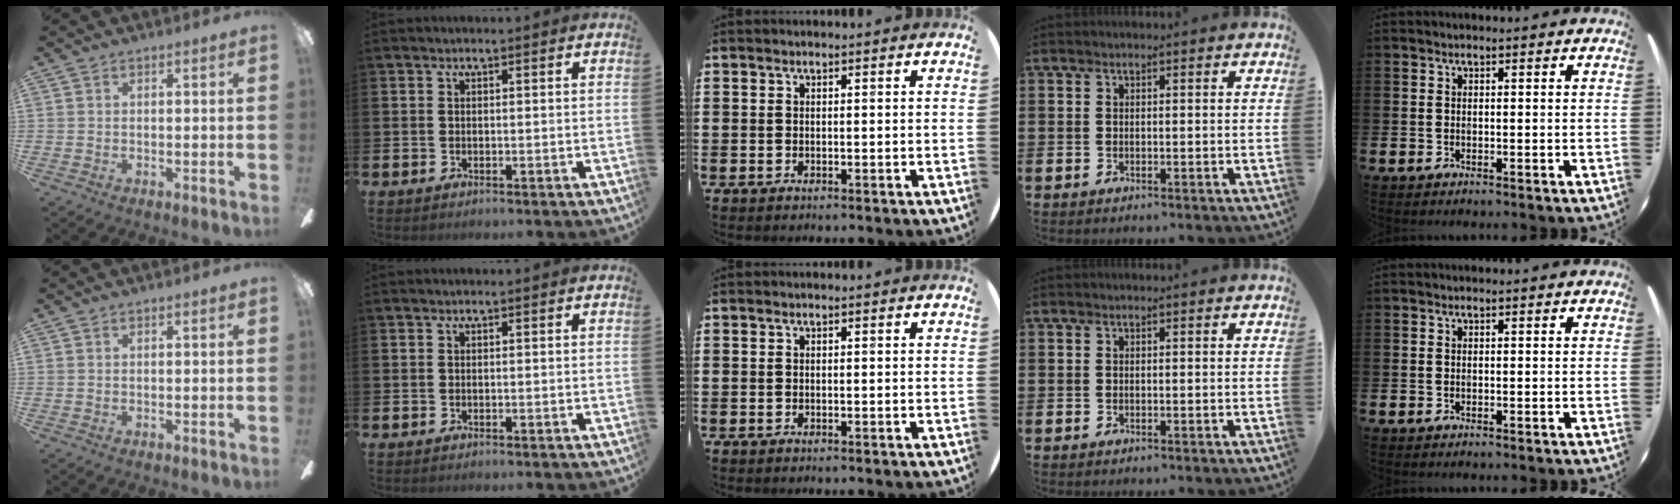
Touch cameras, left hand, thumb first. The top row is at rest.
{}